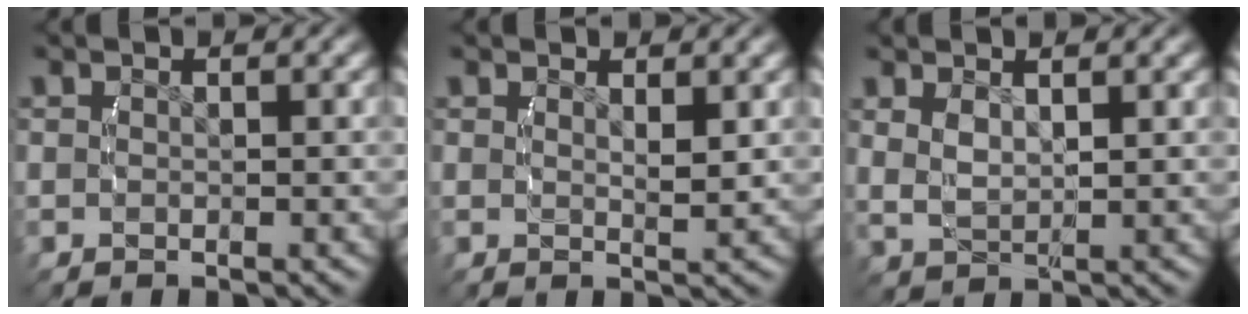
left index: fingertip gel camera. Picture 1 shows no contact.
{"total": 1.2, "force": [0.9, -0.3, 0.7], "torque": [-0.010, -0.011, 0.017]}
{"total": 2.7, "force": [1.3, 1.5, 1.9], "torque": [-0.038, -0.001, 0.027]}